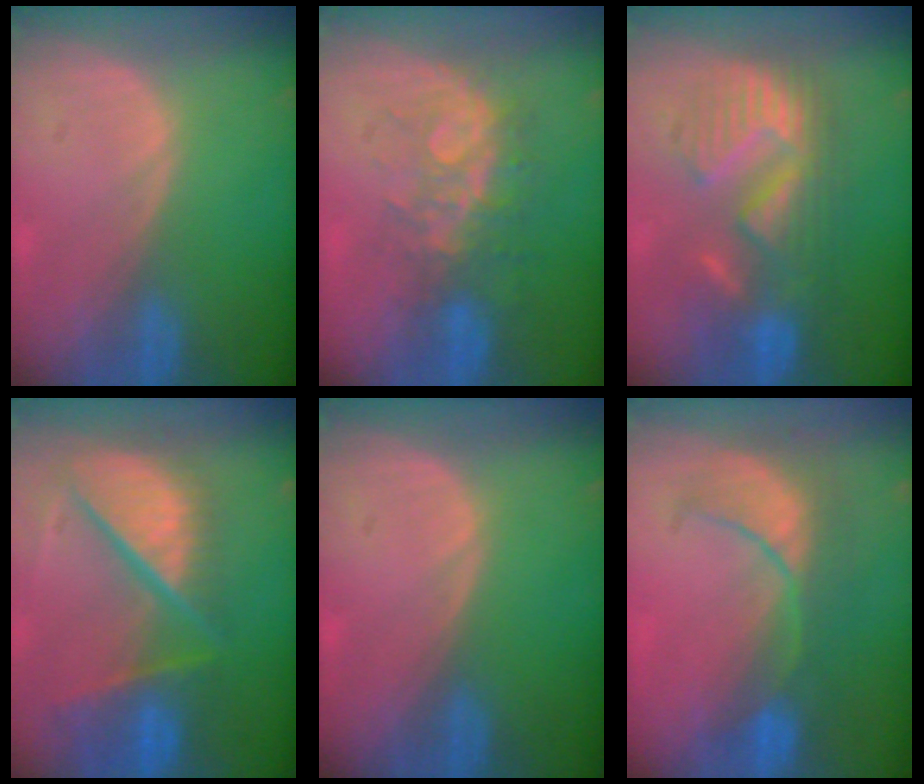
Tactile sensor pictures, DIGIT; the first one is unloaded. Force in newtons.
{"total": 7.7, "press": 7.1, "slide": 3.1}
{"total": 9.6, "press": 9.6, "slide": 0.3}
{"total": 11.8, "press": 9.8, "slide": 6.5}
{"total": 0.0}
{"total": 7.9, "press": 7.7, "slide": 1.5}